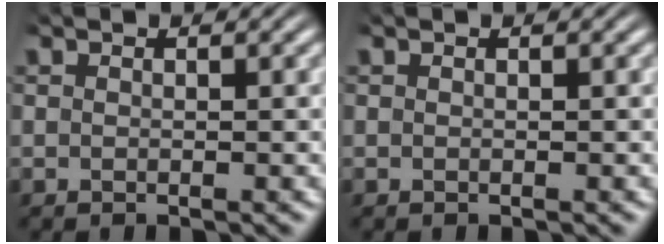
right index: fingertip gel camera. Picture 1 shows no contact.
{"total": 0.0}